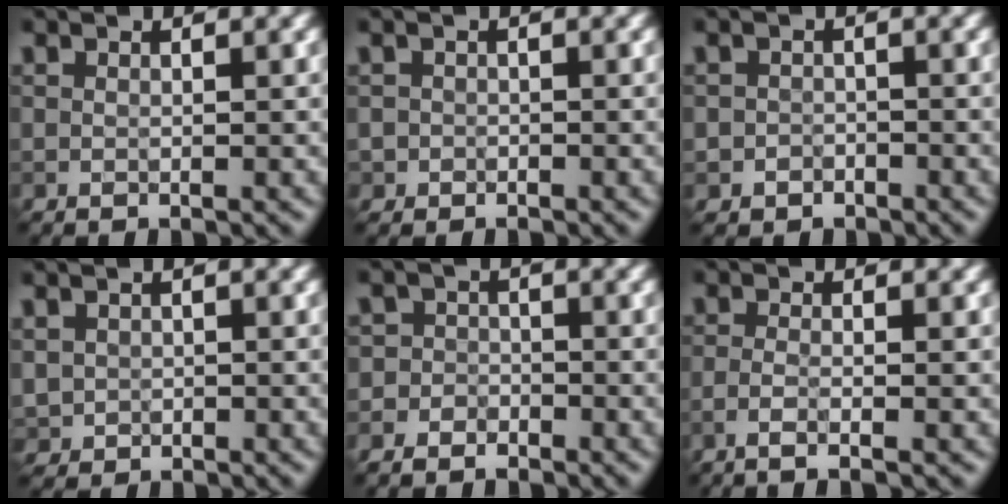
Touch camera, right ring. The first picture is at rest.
{"total": 0.9, "force": [-0.4, 0.8, -0.1], "torque": [0.015, -0.002, -0.009]}
{"total": 1.4, "force": [-0.8, 1.2, 0.1], "torque": [0.011, 0.002, -0.017]}
{"total": 1.4, "force": [0.1, 1.4, 0.3], "torque": [-0.004, -0.006, 0.005]}
{"total": 3.5, "force": [-2.3, 2.7, 0.0], "torque": [0.039, 0.006, -0.055]}
{"total": 2.0, "force": [-1.0, 0.5, 1.6], "torque": [-0.025, -0.004, -0.032]}